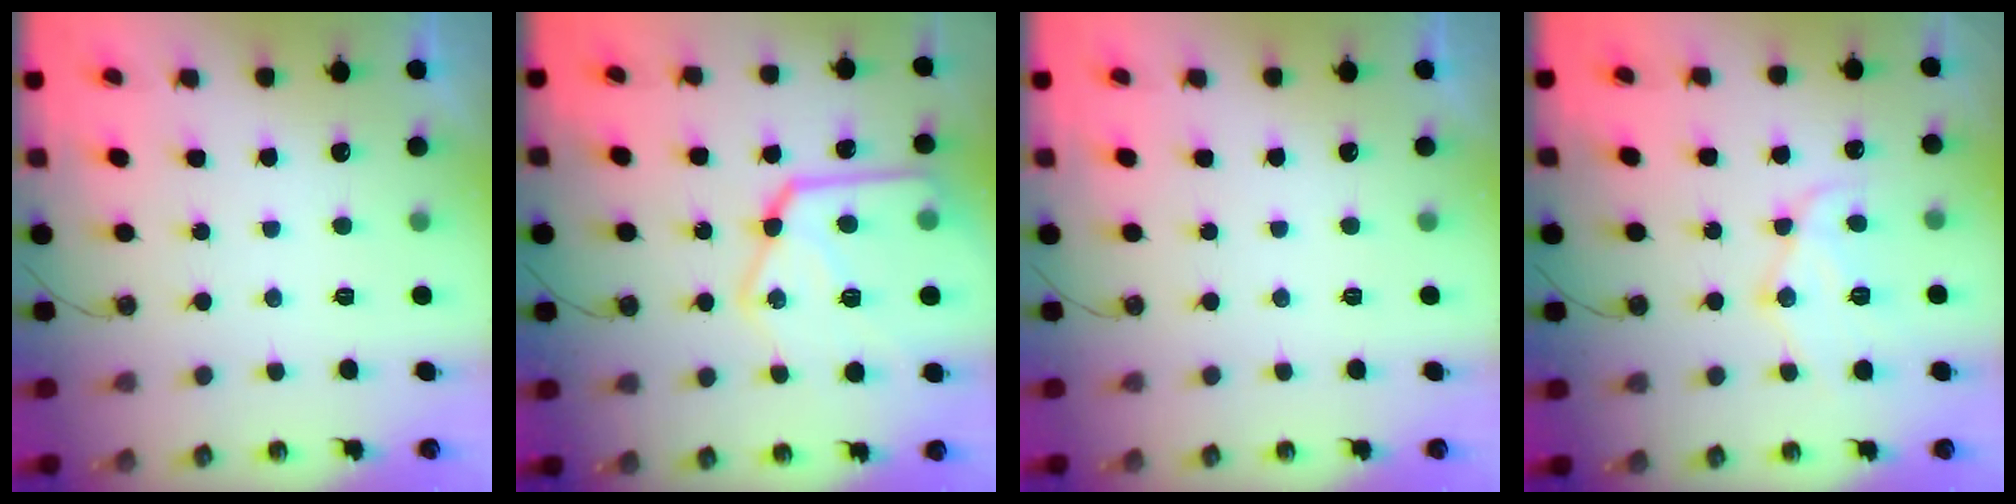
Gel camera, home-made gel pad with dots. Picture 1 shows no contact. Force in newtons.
{"total": 23.2, "press": 23.1, "slide": 2.1}
{"total": 0.0}
{"total": 12.4, "press": 12.4, "slide": 1.1}